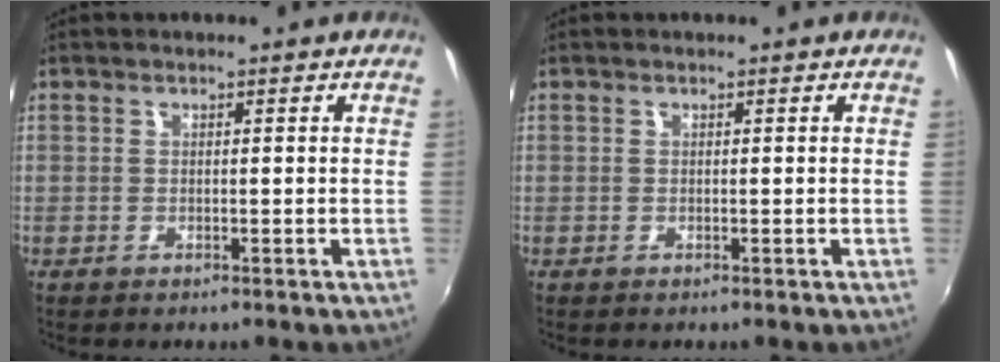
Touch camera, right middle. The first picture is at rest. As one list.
[{"total": 0.0}]